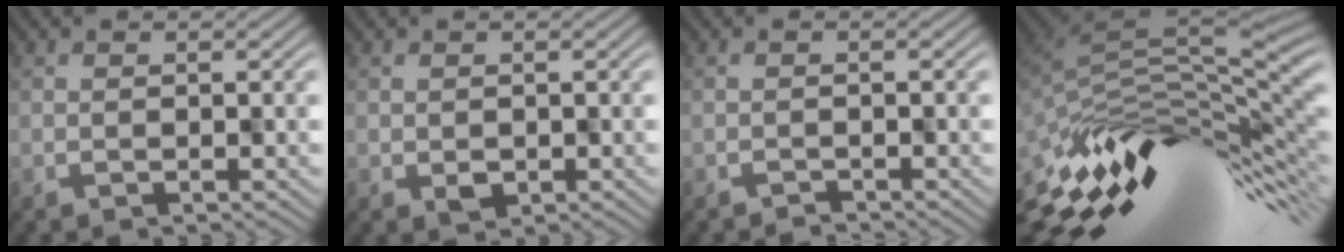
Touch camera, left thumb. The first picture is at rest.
{"total": 1.4, "force": [-0.1, 1.2, 0.6], "torque": [-0.009, -0.004, 0.002]}
{"total": 1.1, "force": [-1.1, 0.0, -0.2], "torque": [0.005, 0.001, -0.020]}
{"total": 13.4, "force": [-4.2, 3.9, 12.1], "torque": [-0.219, 0.001, -0.084]}